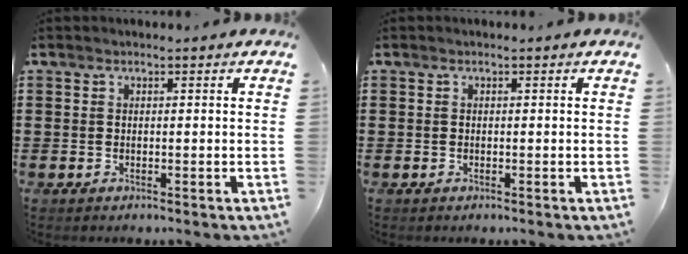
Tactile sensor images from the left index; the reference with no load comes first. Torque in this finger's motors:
{"motor_torque": [0.44, 0.41, 0.04, 0.01]}